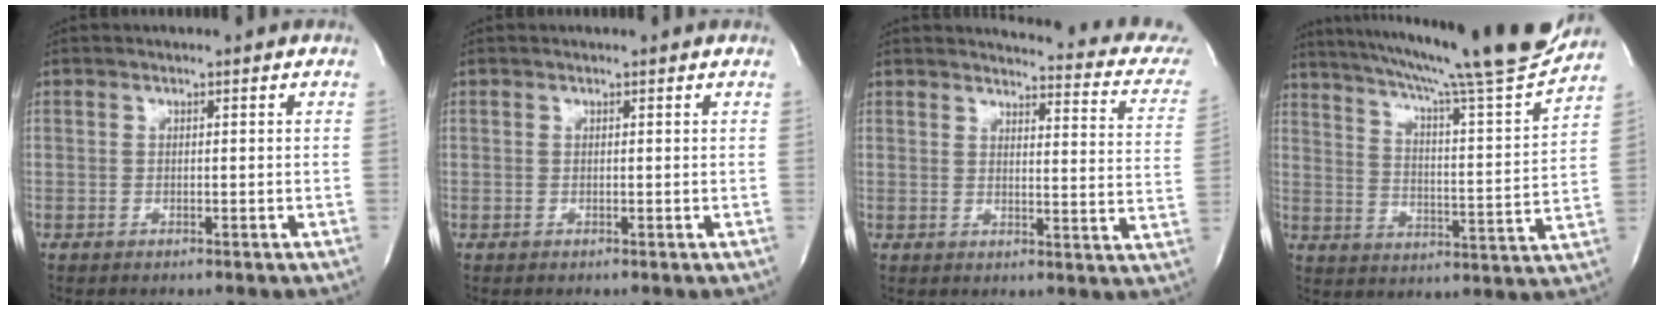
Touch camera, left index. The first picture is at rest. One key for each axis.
{"total": 0.6, "fx": 0.6, "fy": 0.0, "fz": 0.2, "tx": -0.006, "ty": 0.000, "tz": 0.004}
{"total": 14.7, "fx": 13.8, "fy": 2.1, "fz": 4.8, "tx": -0.038, "ty": -0.069, "tz": 0.124}
{"total": 22.9, "fx": 20.2, "fy": -0.9, "fz": 10.9, "tx": -0.182, "ty": -0.046, "tz": 0.279}